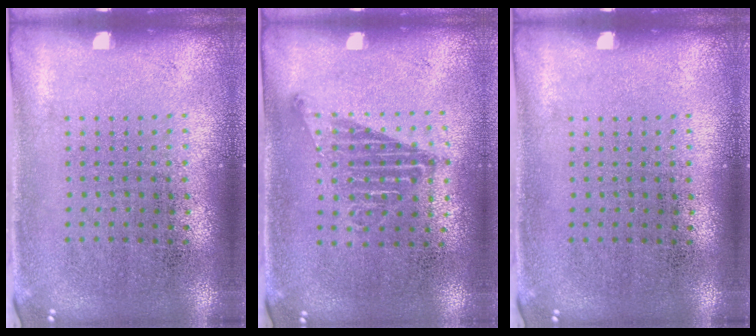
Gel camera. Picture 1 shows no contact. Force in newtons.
{"total": 1.1, "press": 1.0, "slide": 0.5}
{"total": 0.0}